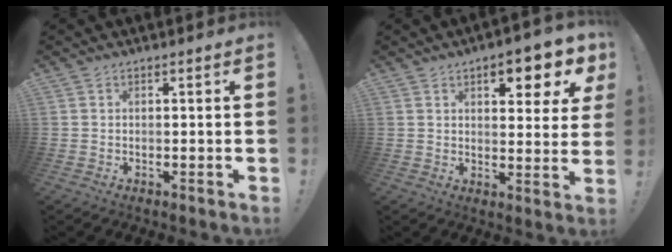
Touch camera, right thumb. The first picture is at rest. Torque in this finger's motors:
{"motor_torque": [1.00, 2.44, 0.41, 0.07, 0.01]}